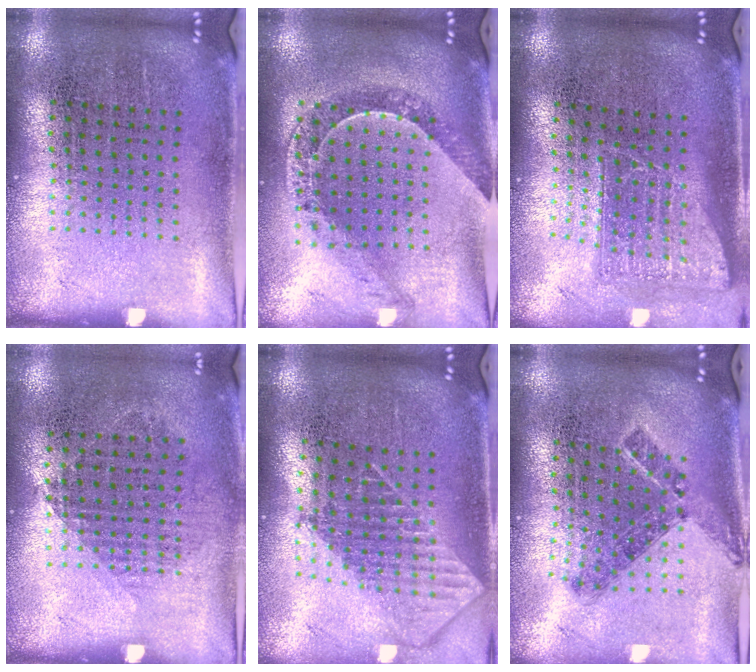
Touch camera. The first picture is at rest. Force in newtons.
{"total": 1.0, "press": 1.0, "slide": 0.3}
{"total": 1.7, "press": 1.4, "slide": 1.0}
{"total": 0.9, "press": 0.8, "slide": 0.3}
{"total": 1.9, "press": 1.5, "slide": 1.1}
{"total": 0.9, "press": 0.8, "slide": 0.4}